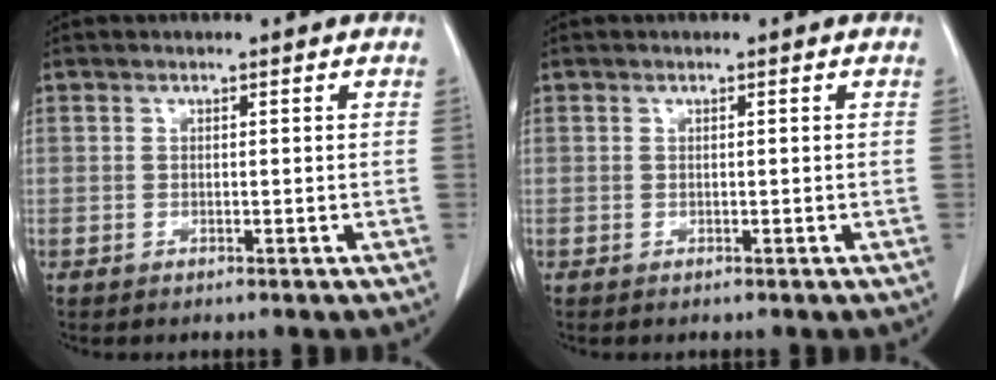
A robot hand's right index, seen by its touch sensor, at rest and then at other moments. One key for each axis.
{"total": 0.0}